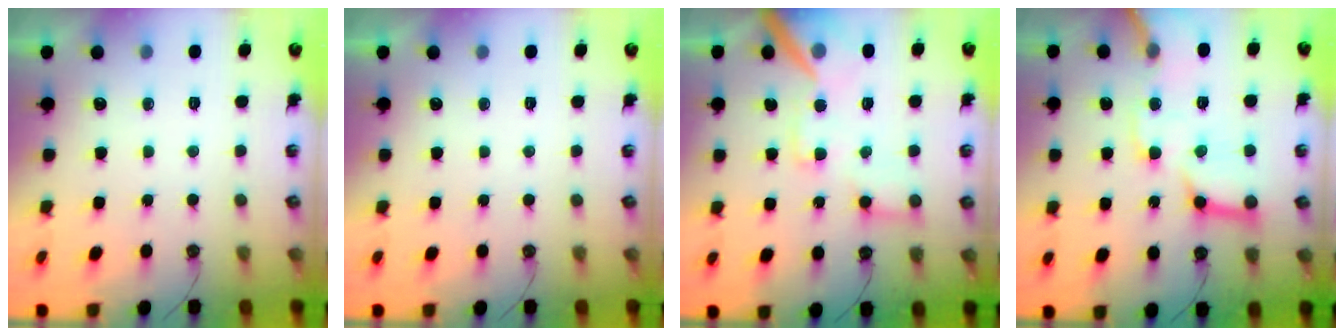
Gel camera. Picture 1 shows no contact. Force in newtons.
{"total": 0.0}
{"total": 16.7, "press": 16.5, "slide": 2.3}
{"total": 18.9, "press": 18.7, "slide": 2.5}